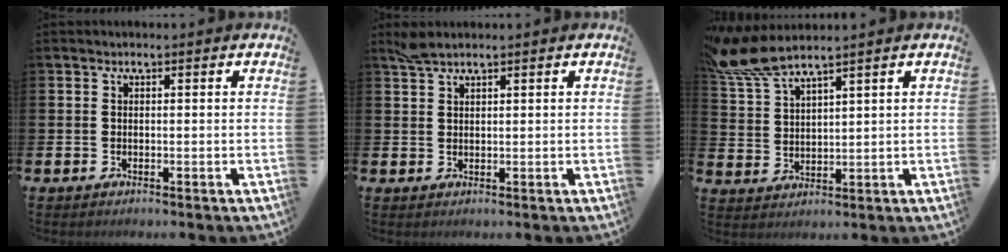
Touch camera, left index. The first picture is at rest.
{"total": 2.2, "force": [1.9, 0.4, 0.9], "torque": [-0.015, 0.003, 0.034]}
{"total": 7.7, "force": [6.9, 0.7, 3.4], "torque": [-0.090, -0.022, 0.127]}